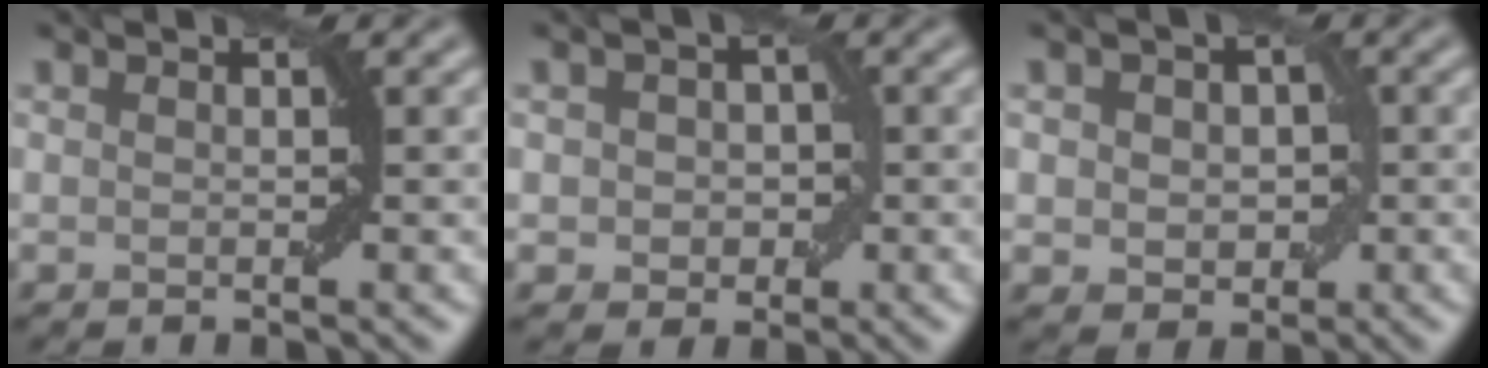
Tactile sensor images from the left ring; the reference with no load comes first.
{"total": 2.6, "force": [-0.1, 2.2, 1.4], "torque": [-0.007, 0.000, -0.008]}
{"total": 3.8, "force": [0.1, 3.0, 2.4], "torque": [-0.023, 0.003, -0.004]}